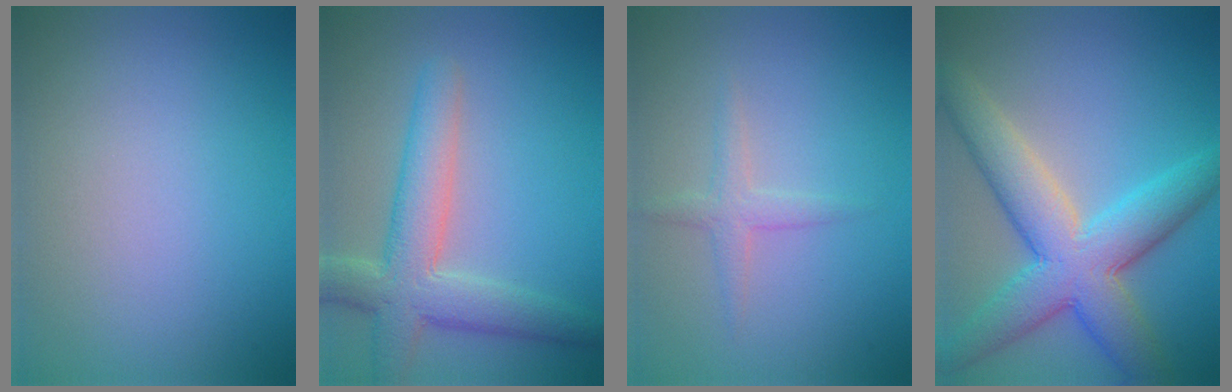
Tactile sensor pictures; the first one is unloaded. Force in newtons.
{"total": 5.8, "press": 5.8, "slide": 0.4}
{"total": 1.6, "press": 1.6, "slide": 0.1}
{"total": 8.6, "press": 8.6, "slide": 0.6}